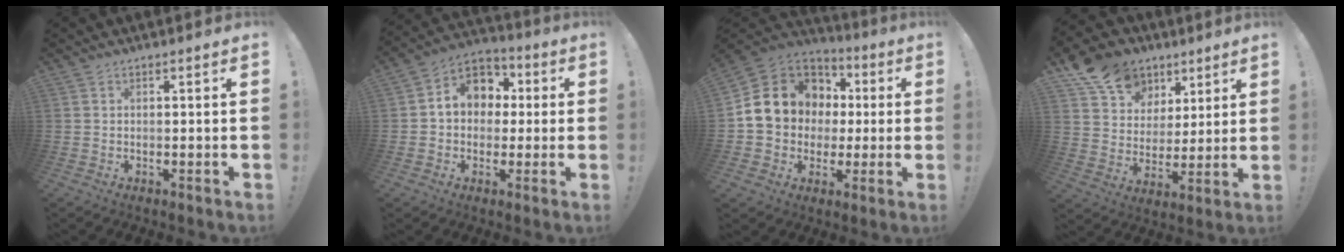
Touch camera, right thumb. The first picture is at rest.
{"total": 10.7, "force": [1.6, 9.1, 5.2], "torque": [-0.069, 0.006, 0.038]}
{"total": 16.1, "force": [3.2, 13.9, 7.5], "torque": [-0.119, -0.002, 0.088]}
{"total": 15.7, "force": [9.3, 11.4, 5.7], "torque": [-0.086, -0.051, 0.184]}